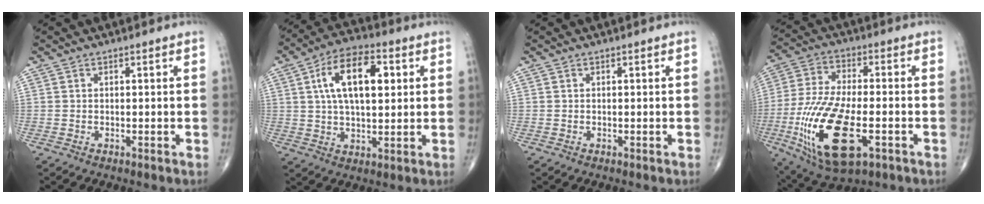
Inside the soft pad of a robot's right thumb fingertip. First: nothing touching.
{"total": 14.4, "force": [3.8, 7.0, 11.9], "torque": [-0.193, 0.007, 0.063]}
{"total": 0.0}
{"total": 20.7, "force": [-6.2, 8.8, 17.7], "torque": [-0.373, 0.001, -0.098]}